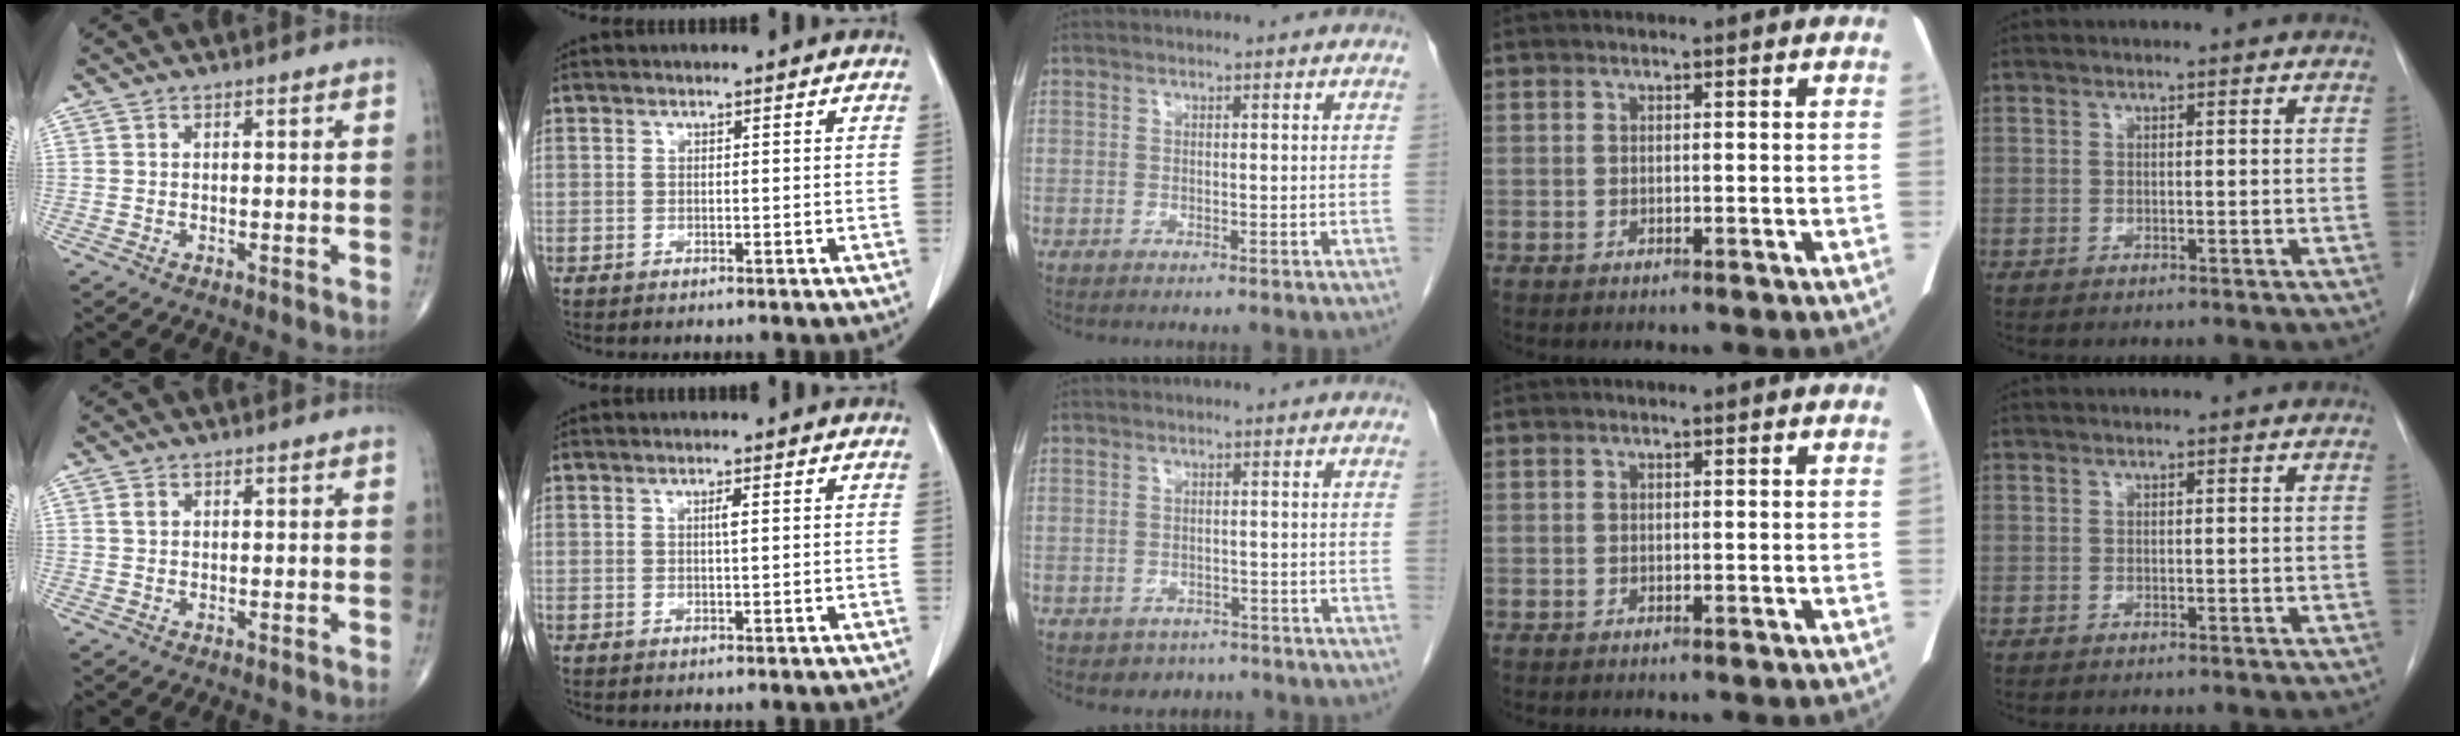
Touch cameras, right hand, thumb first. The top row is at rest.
{"thumb": {"total": 1.2, "force": [0.4, 0.8, 0.7], "torque": [-0.013, 0.002, 0.009]}, "index": {"total": 1.0, "force": [0.2, -0.2, 1.0], "torque": [-0.022, 0.000, 0.004]}, "middle": {"total": 3.0, "force": [-2.2, 2.0, 0.0], "torque": [-0.007, 0.008, -0.030]}}